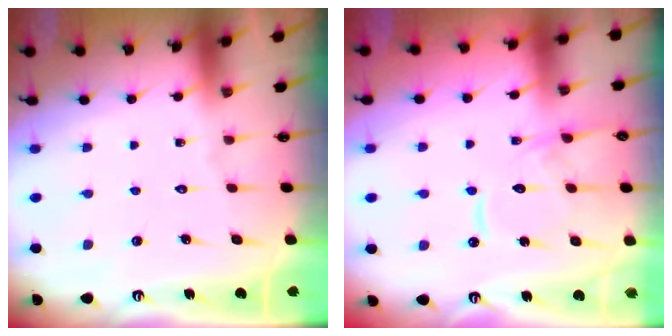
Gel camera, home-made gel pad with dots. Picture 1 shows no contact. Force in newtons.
{"total": 12.9, "press": 12.8, "slide": 1.3}